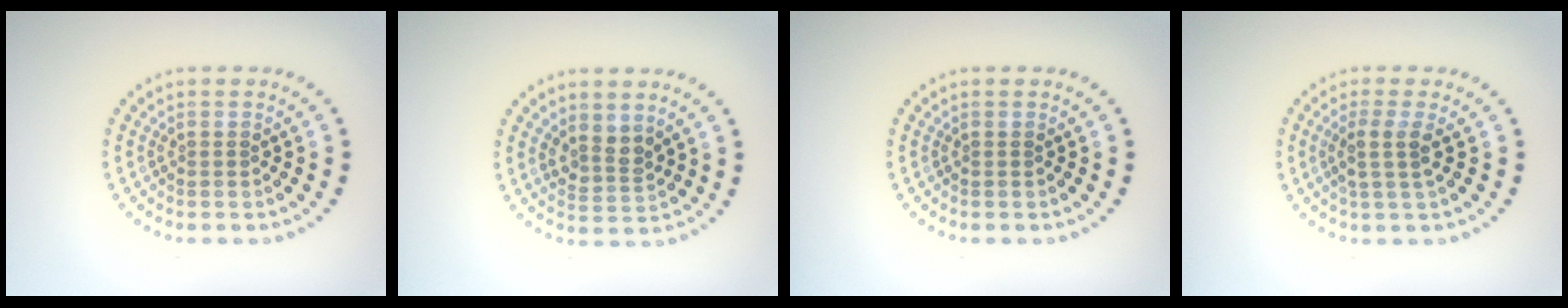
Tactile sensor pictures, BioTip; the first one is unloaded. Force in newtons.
{"total": 2.2, "press": 1.8, "slide": 1.1}
{"total": 0.0}
{"total": 2.3, "press": 1.8, "slide": 1.3}